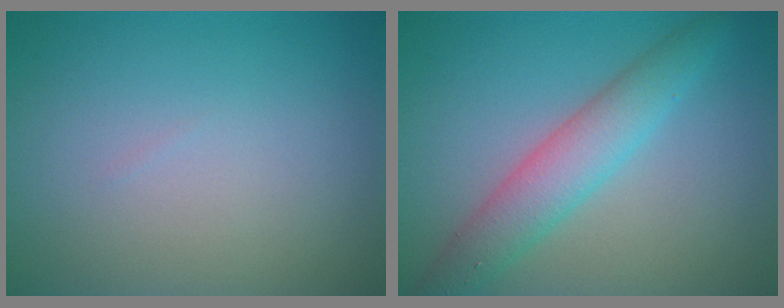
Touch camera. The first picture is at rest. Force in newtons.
{"total": 4.4, "press": 4.4, "slide": 0.3}